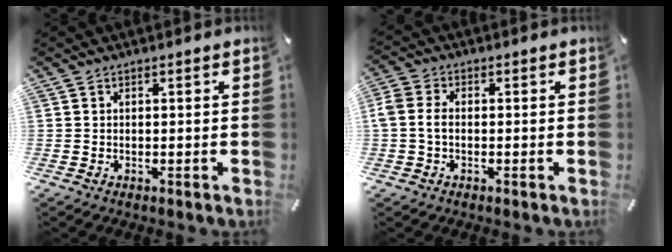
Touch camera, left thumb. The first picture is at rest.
{"total": 4.4, "force": [-0.6, 3.1, 3.0], "torque": [-0.068, 0.005, -0.014]}